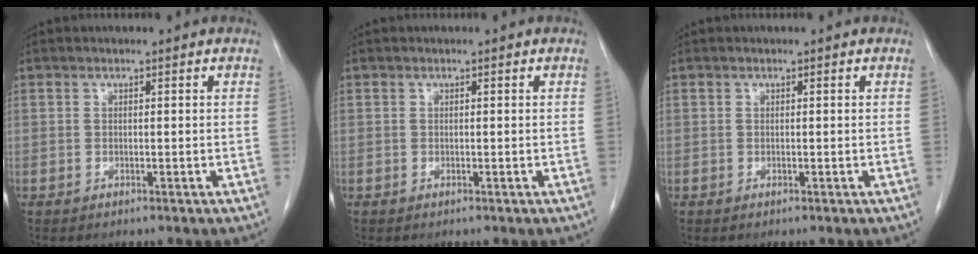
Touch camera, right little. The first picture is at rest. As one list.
[{"total": 0.0}, {"total": 0.0}]